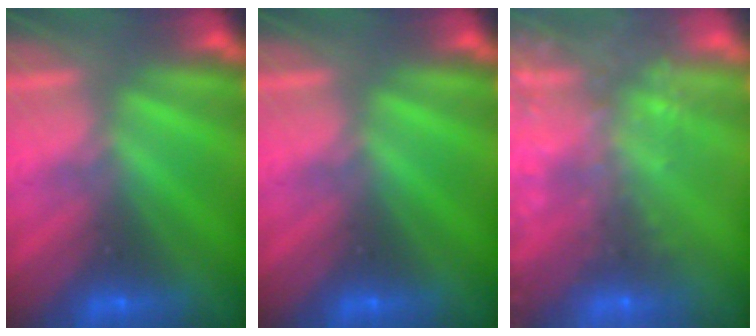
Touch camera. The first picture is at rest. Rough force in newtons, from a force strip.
{"total": 0.0}
{"total": 8.3}